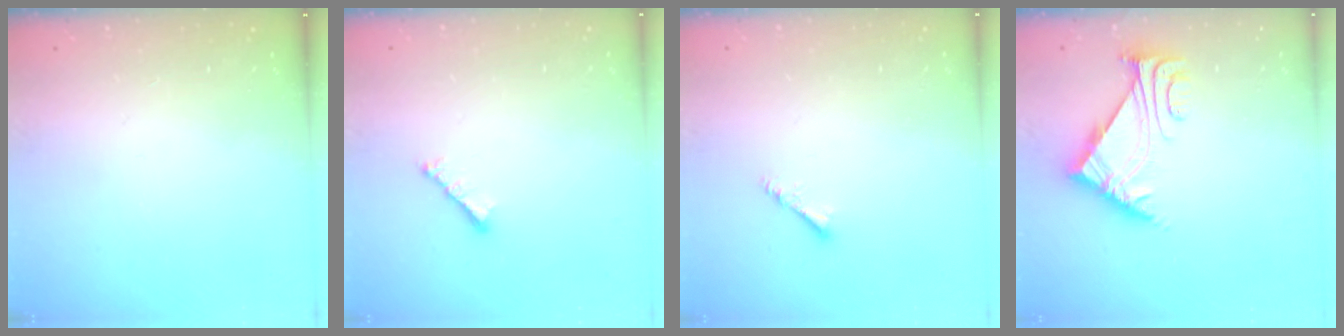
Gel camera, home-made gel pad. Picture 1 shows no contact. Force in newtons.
{"total": 2.8, "press": 2.7, "slide": 0.6}
{"total": 3.0, "press": 2.9, "slide": 0.6}
{"total": 6.3, "press": 6.2, "slide": 0.8}